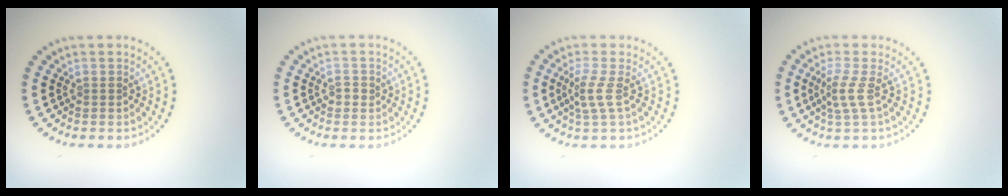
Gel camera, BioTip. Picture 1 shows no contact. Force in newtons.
{"total": 1.0, "press": 1.0, "slide": 0.3}
{"total": 2.1, "press": 1.5, "slide": 1.5}
{"total": 2.2, "press": 1.6, "slide": 1.5}